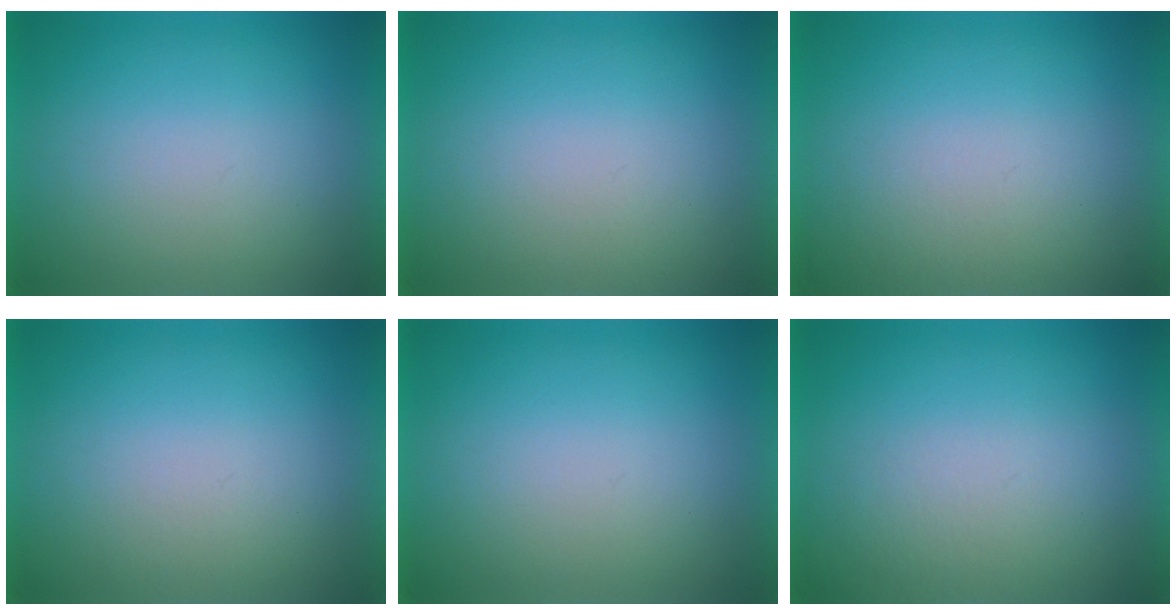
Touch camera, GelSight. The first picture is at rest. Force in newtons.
{"total": 1.0}
{"total": 1.8}
{"total": 1.1}
{"total": 0.0}
{"total": 3.2}